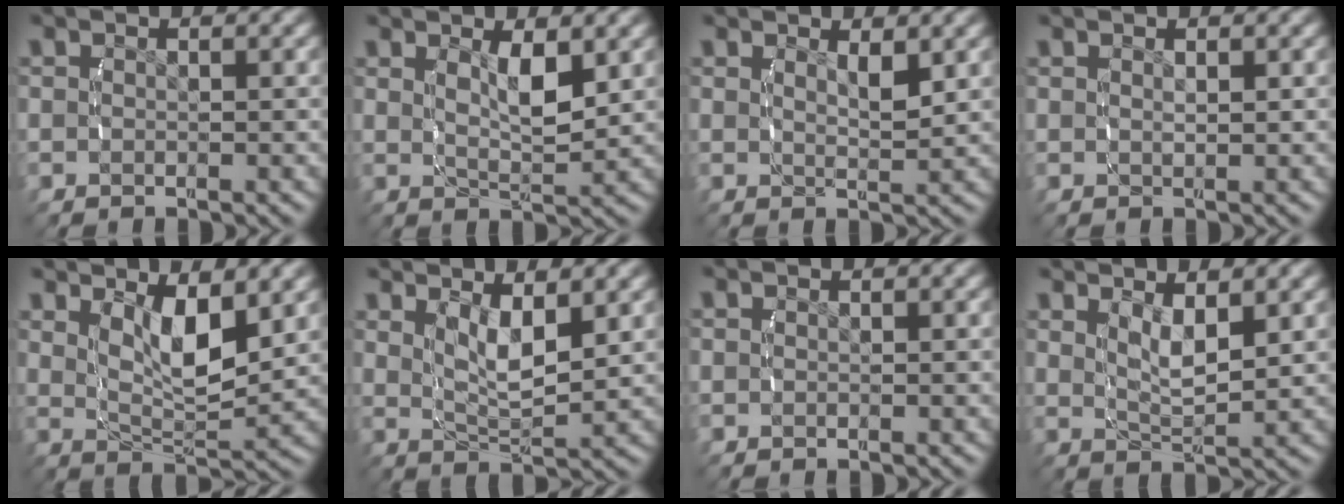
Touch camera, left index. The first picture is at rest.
{"total": 3.4, "force": [1.2, 0.6, 3.1], "torque": [-0.055, -0.014, 0.028]}
{"total": 1.8, "force": [1.3, -0.3, 1.2], "torque": [-0.018, -0.015, 0.028]}
{"total": 0.9, "force": [0.5, -0.2, 0.8], "torque": [-0.007, -0.006, 0.017]}
{"total": 4.9, "force": [2.2, 1.1, 4.2], "torque": [-0.070, -0.016, 0.045]}
{"total": 4.2, "force": [1.8, 1.1, 3.6], "torque": [-0.065, -0.018, 0.039]}
{"total": 0.0}
{"total": 3.4, "force": [1.6, 0.6, 2.9], "torque": [-0.049, -0.013, 0.036]}